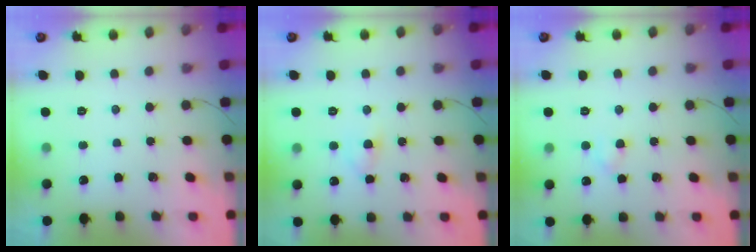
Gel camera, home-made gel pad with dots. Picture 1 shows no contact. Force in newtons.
{"total": 3.9, "press": 3.6, "slide": 1.4}
{"total": 2.6, "press": 2.4, "slide": 1.0}